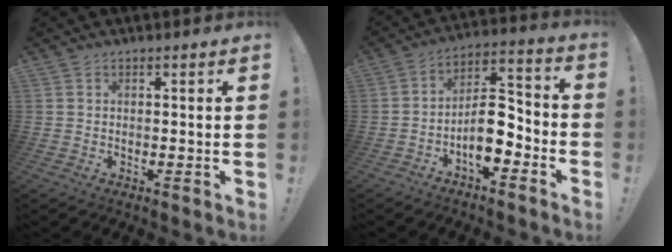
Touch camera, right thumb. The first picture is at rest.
{"total": 11.2, "force": [-5.0, 5.3, 8.5], "torque": [-0.148, 0.028, -0.085]}